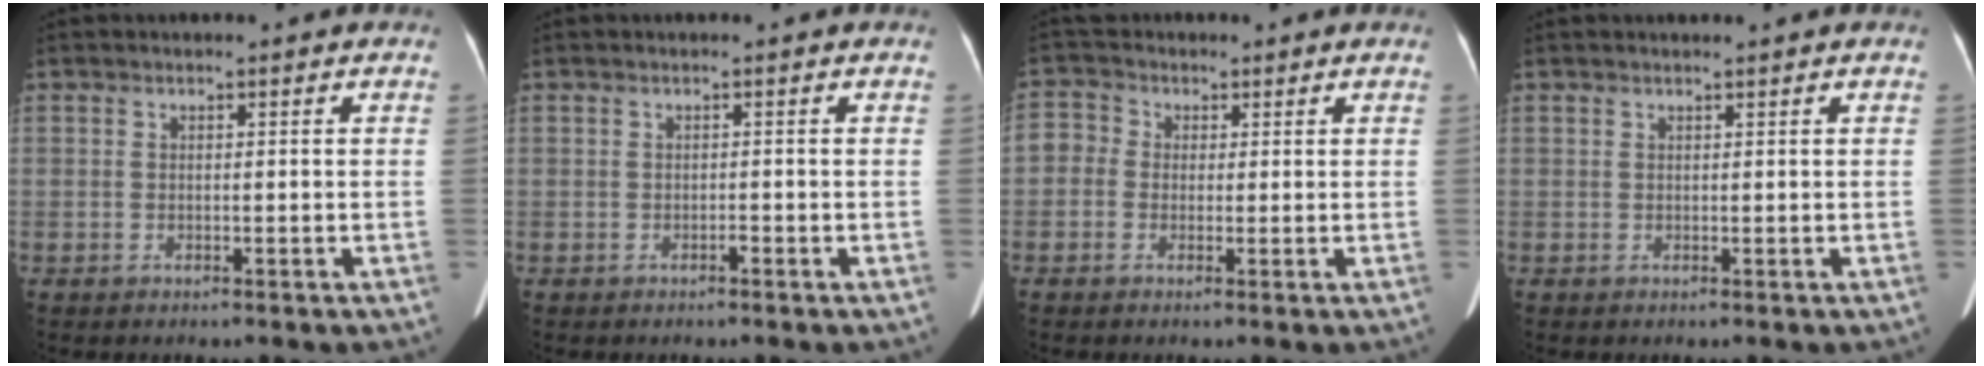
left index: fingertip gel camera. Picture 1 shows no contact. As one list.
[{"total": 0.6, "force": [-0.5, 0.0, 0.1], "torque": [-0.005, -0.005, -0.009]}, {"total": 5.8, "force": [0.5, 5.6, 1.4], "torque": [-0.045, 0.027, 0.006]}, {"total": 0.6, "force": [0.6, -0.1, 0.2], "torque": [-0.008, 0.004, 0.014]}]